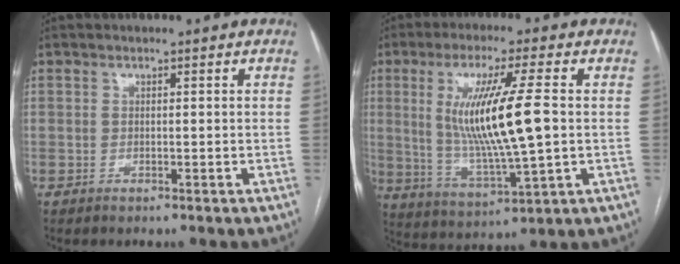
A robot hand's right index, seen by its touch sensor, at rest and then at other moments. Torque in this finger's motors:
{"motor_torque": [0.76, 0.14, 0.92, 0.21]}